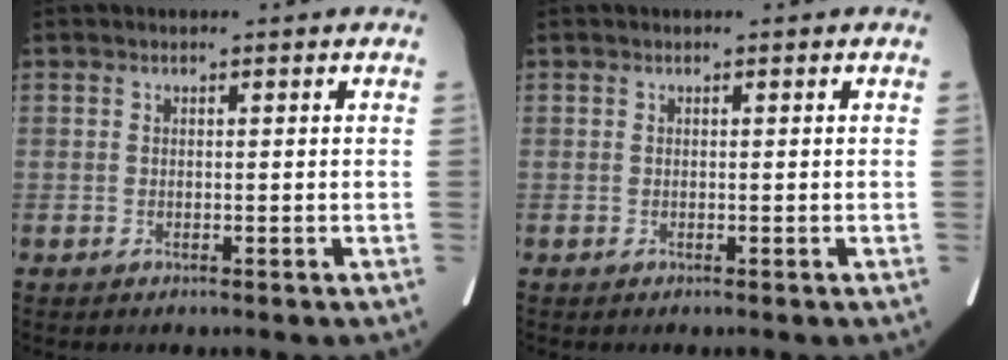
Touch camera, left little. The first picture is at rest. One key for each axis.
{"total": 0.0}